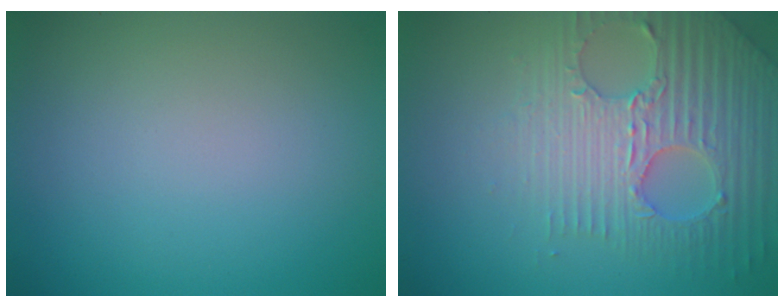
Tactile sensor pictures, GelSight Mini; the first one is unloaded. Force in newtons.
{"total": 4.7, "press": 4.6, "slide": 1.2}